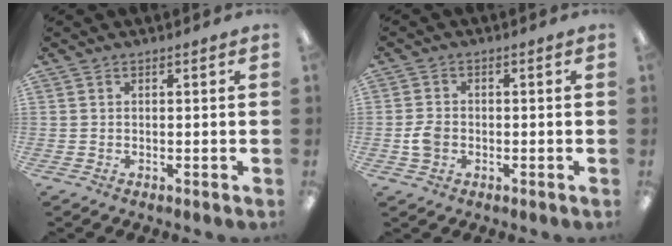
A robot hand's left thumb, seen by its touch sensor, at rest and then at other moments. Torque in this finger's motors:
{"motor_torque": [-0.02, 0.02, 0.19, -0.15, 0.00]}